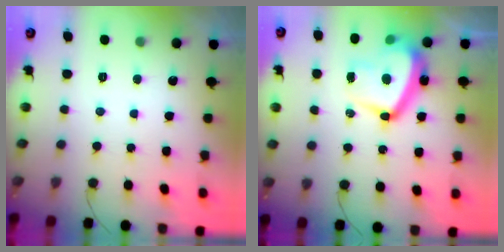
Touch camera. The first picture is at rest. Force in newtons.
{"total": 16.0, "press": 15.9, "slide": 1.4}